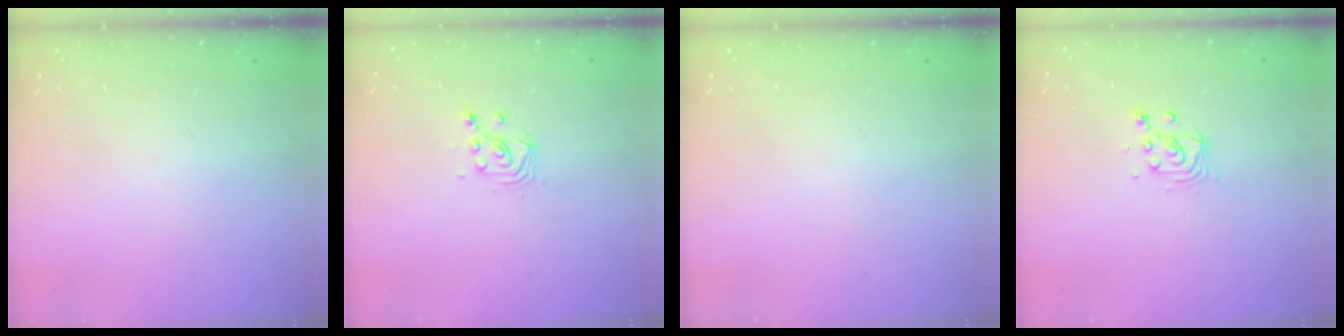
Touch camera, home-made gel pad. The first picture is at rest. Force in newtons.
{"total": 2.6, "press": 2.6, "slide": 0.1}
{"total": 0.0}
{"total": 4.0, "press": 4.0, "slide": 0.3}